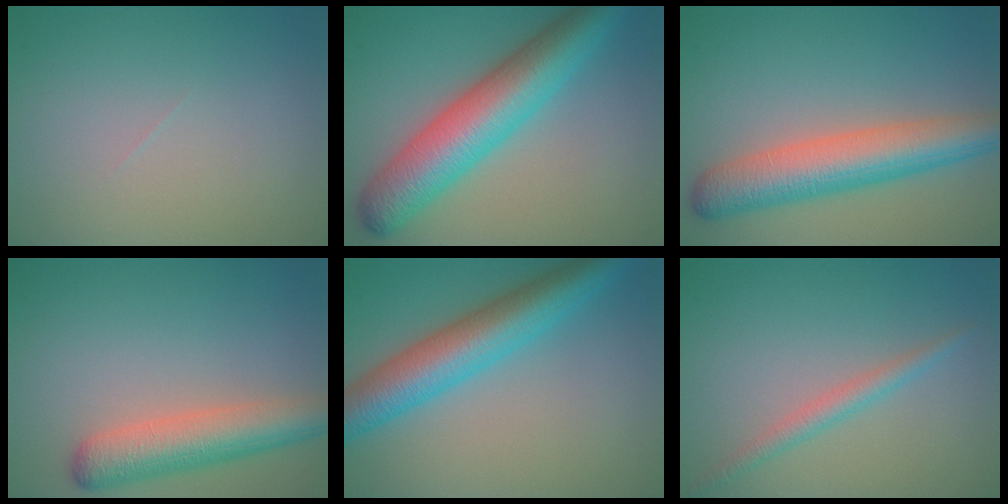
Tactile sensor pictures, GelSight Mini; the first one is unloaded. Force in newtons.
{"total": 8.9, "press": 8.9, "slide": 0.2}
{"total": 7.0, "press": 7.0, "slide": 0.2}
{"total": 5.5, "press": 5.5, "slide": 0.2}
{"total": 7.5, "press": 7.5, "slide": 0.1}
{"total": 1.9, "press": 1.9, "slide": 0.1}